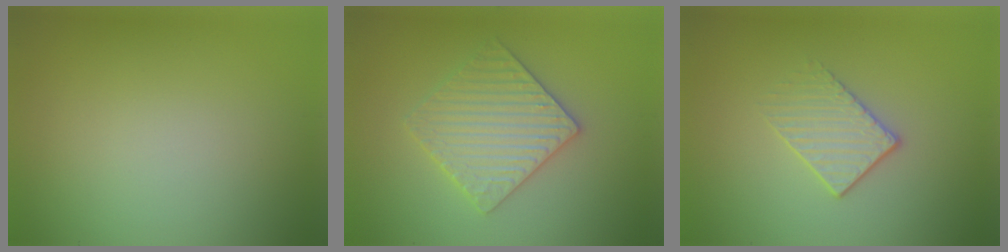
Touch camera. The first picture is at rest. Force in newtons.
{"total": 3.9, "press": 3.8, "slide": 0.7}
{"total": 1.8, "press": 1.4, "slide": 1.1}